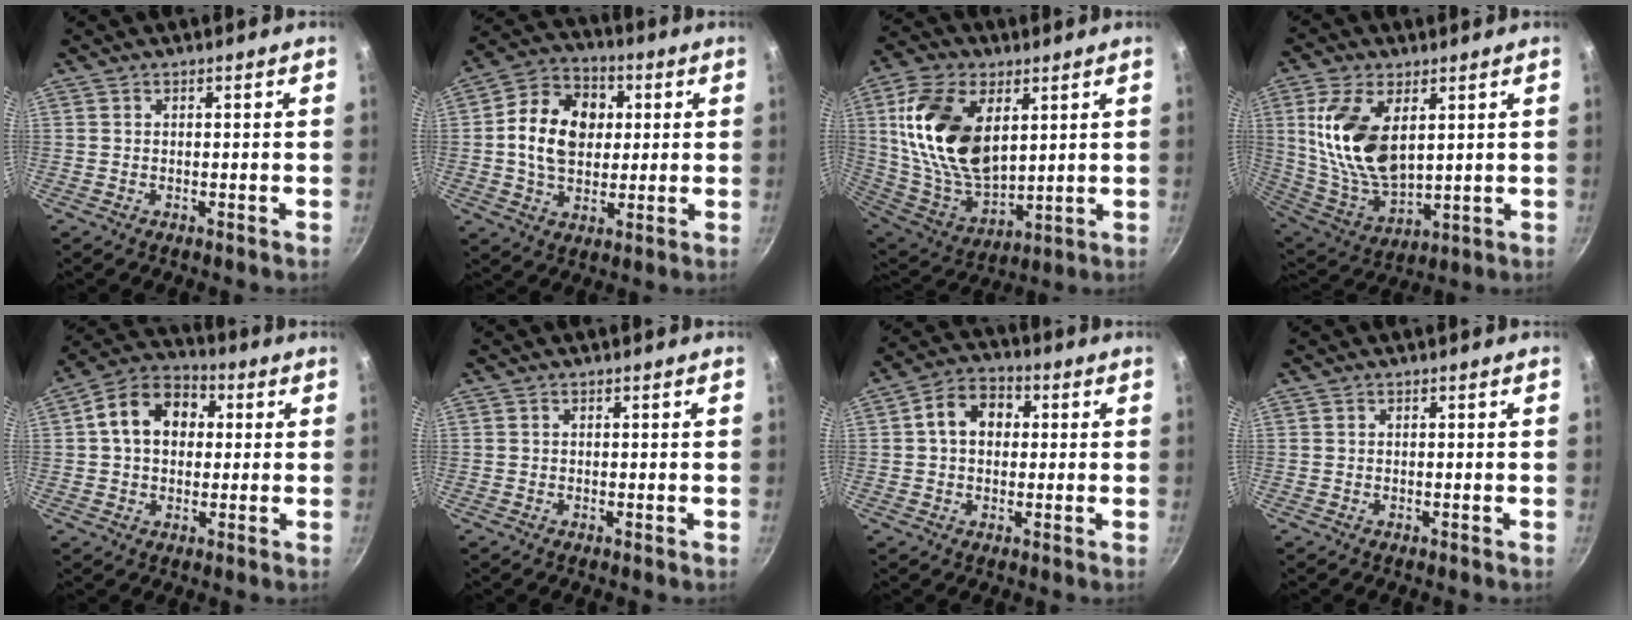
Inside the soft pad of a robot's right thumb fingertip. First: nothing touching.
{"total": 14.5, "force": [1.8, 10.9, 9.4], "torque": [-0.134, 0.016, 0.018]}
{"total": 21.4, "force": [5.9, 12.7, 16.2], "torque": [-0.287, -0.027, 0.124]}
{"total": 16.9, "force": [4.5, 9.2, 13.4], "torque": [-0.251, -0.032, 0.099]}
{"total": 12.2, "force": [2.0, 9.1, 7.8], "torque": [-0.101, 0.025, 0.013]}
{"total": 0.0}
{"total": 8.6, "force": [1.3, 6.5, 5.5], "torque": [-0.064, 0.021, 0.007]}
{"total": 0.0}